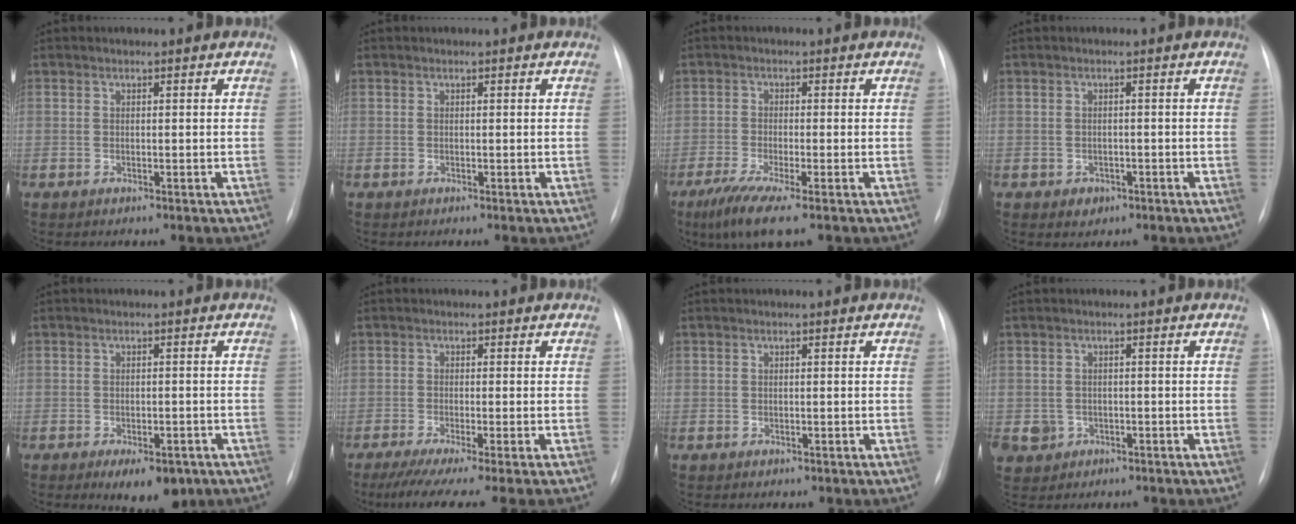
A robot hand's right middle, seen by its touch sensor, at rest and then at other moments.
{"total": 0.0}
{"total": 6.7, "force": [-4.2, 0.8, 5.2], "torque": [-0.099, -0.021, -0.074]}
{"total": 2.0, "force": [-1.0, 1.6, 0.5], "torque": [-0.005, 0.005, -0.007]}
{"total": 6.7, "force": [-4.1, 3.0, 4.4], "torque": [-0.048, -0.004, -0.050]}
{"total": 10.0, "force": [-8.3, -1.0, 5.6], "torque": [-0.062, -0.032, -0.126]}
{"total": 0.9, "force": [-0.2, 0.9, 0.0], "torque": [0.000, 0.005, -0.003]}
{"total": 3.7, "force": [-1.2, 3.5, 0.5], "torque": [-0.011, 0.005, -0.010]}